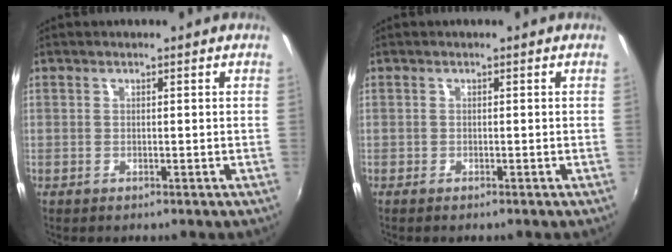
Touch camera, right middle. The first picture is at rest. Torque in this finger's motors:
{"motor_torque": [0.63, -0.69, 0.13, 0.03]}